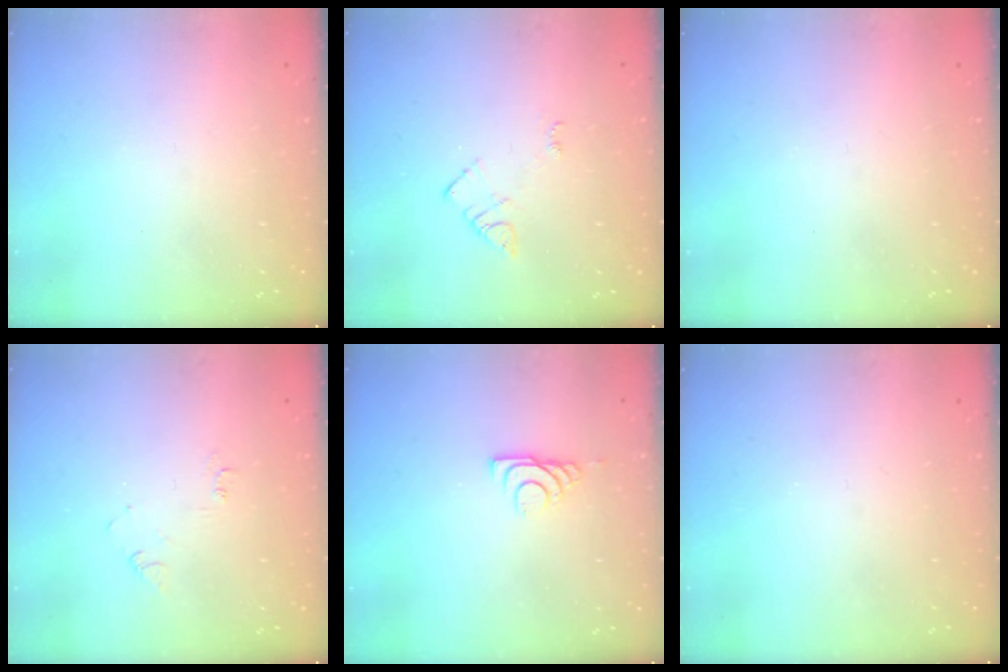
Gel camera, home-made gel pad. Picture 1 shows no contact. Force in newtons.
{"total": 5.6, "press": 5.5, "slide": 0.7}
{"total": 0.0}
{"total": 3.7, "press": 3.7, "slide": 0.4}
{"total": 5.6, "press": 5.5, "slide": 0.8}
{"total": 0.0}